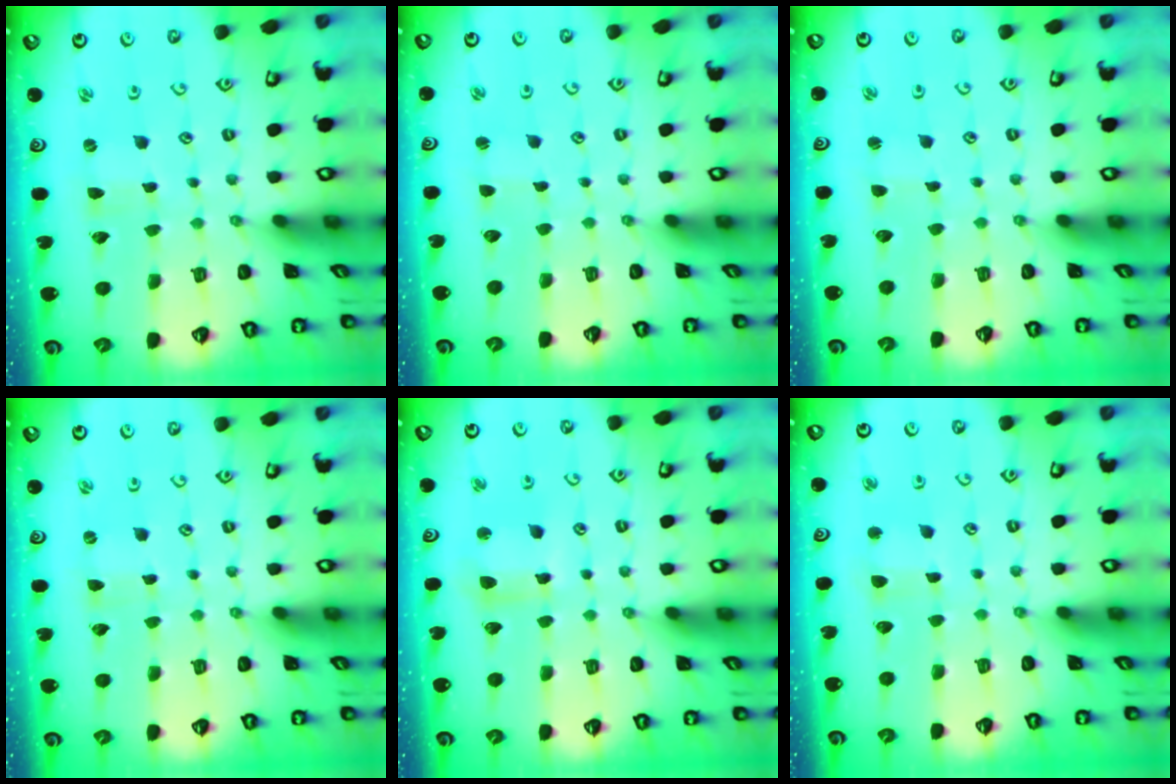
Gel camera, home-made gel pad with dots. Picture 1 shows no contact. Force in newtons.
{"total": 0.8, "press": 0.7, "slide": 0.3}
{"total": 0.8, "press": 0.7, "slide": 0.3}
{"total": 0.0}
{"total": 7.7, "press": 7.6, "slide": 1.1}
{"total": 3.9, "press": 3.8, "slide": 0.4}